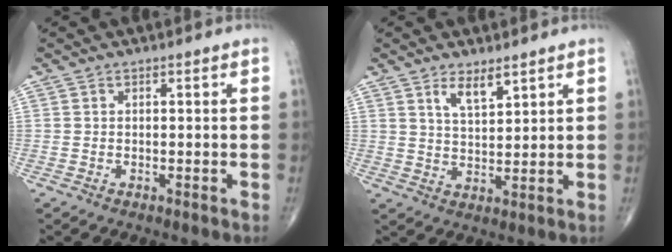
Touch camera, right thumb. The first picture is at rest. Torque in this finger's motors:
{"motor_torque": [-0.17, 0.39, 0.19, 0.02, -0.02]}